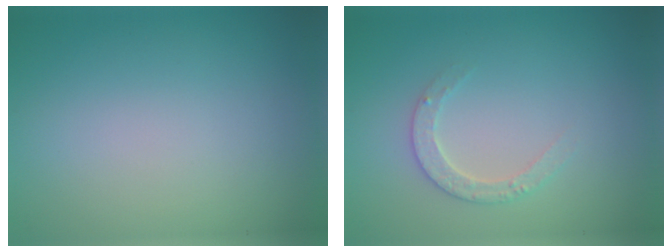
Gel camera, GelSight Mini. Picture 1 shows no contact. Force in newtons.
{"total": 2.1, "press": 2.1, "slide": 0.3}